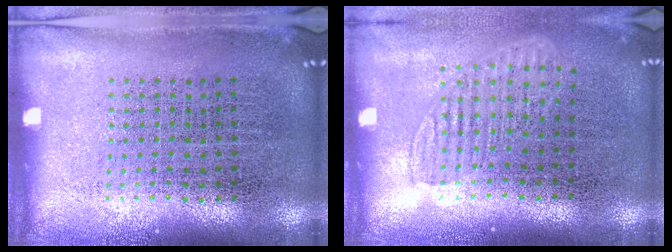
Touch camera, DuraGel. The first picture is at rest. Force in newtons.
{"total": 1.3, "press": 1.1, "slide": 0.7}